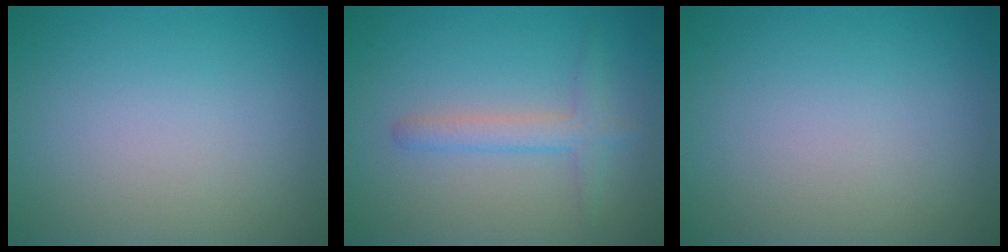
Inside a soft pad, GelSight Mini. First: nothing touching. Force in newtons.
{"total": 2.3, "press": 2.3, "slide": 0.2}
{"total": 0.0}